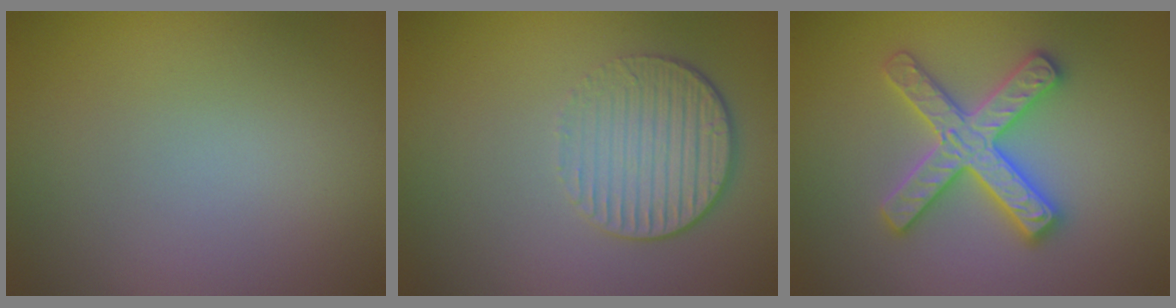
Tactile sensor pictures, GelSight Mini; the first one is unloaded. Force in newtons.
{"total": 4.2, "press": 3.0, "slide": 3.0}
{"total": 5.1, "press": 5.0, "slide": 0.7}